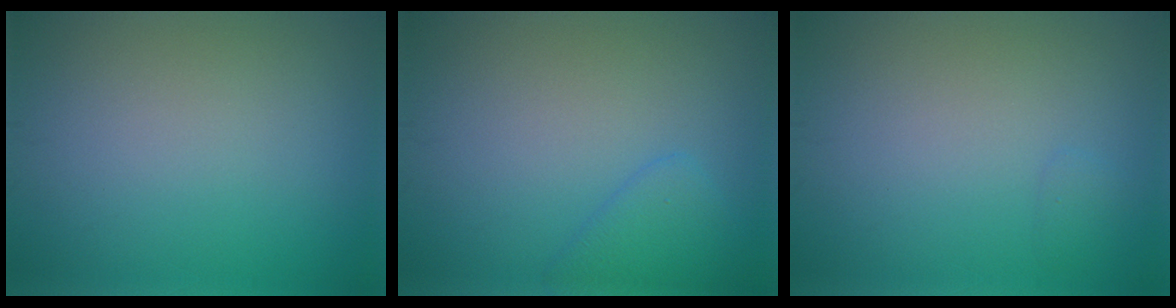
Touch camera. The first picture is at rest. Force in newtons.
{"total": 2.5, "press": 2.5, "slide": 0.2}
{"total": 0.6, "press": 0.6, "slide": 0.1}